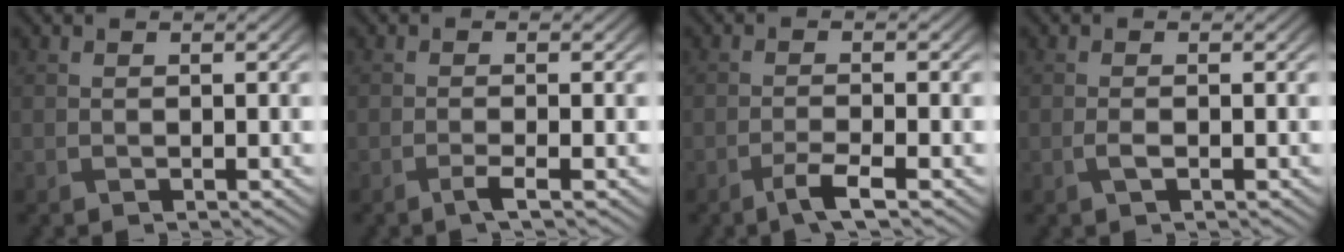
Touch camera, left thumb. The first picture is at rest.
{"total": 1.5, "force": [-0.8, 0.1, 1.3], "torque": [-0.024, 0.003, -0.021]}
{"total": 2.8, "force": [-1.7, 0.3, 2.2], "torque": [-0.043, 0.005, -0.041]}
{"total": 1.2, "force": [-0.4, 0.3, 1.0], "torque": [-0.025, 0.000, -0.009]}